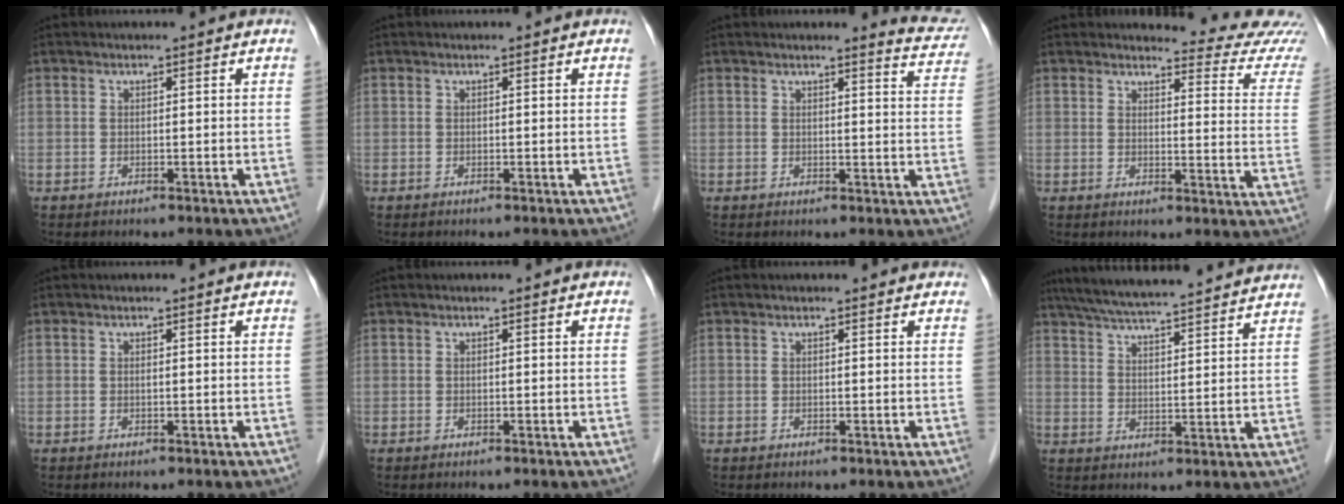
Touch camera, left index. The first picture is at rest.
{"total": 0.0}
{"total": 5.5, "force": [5.5, 0.4, 0.6], "torque": [-0.004, -0.031, 0.037]}
{"total": 11.5, "force": [11.4, -0.5, 0.9], "torque": [0.002, -0.098, 0.104]}
{"total": 0.0}
{"total": 0.0}
{"total": 1.9, "force": [1.7, 0.5, 0.7], "torque": [-0.015, 0.011, 0.012]}
{"total": 22.4, "force": [20.4, 1.2, 9.1], "torque": [-0.154, 0.024, 0.280]}